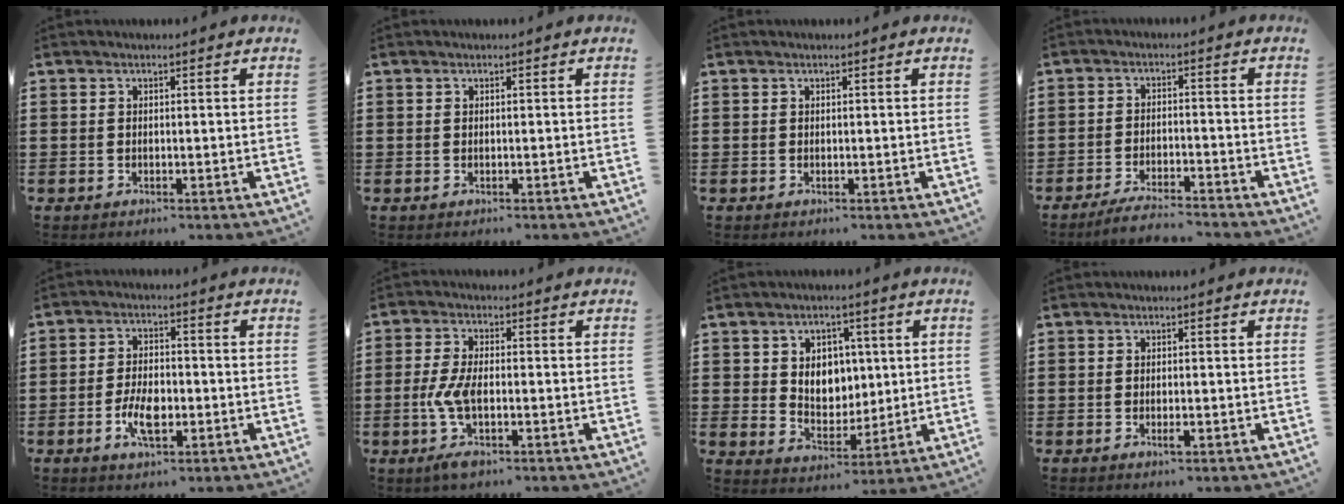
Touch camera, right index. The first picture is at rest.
{"total": 0.0}
{"total": 0.0}
{"total": 3.9, "force": [-3.8, 0.1, 1.2], "torque": [-0.029, -0.003, -0.076]}
{"total": 5.6, "force": [-1.7, 2.7, 4.7], "torque": [-0.092, 0.006, -0.032]}
{"total": 5.7, "force": [-1.7, 2.3, 5.0], "torque": [-0.118, -0.006, -0.038]}
{"total": 5.6, "force": [1.6, 4.9, 2.2], "torque": [-0.040, 0.008, 0.023]}
{"total": 1.2, "force": [-0.5, 0.3, 1.1], "torque": [-0.020, -0.004, -0.008]}